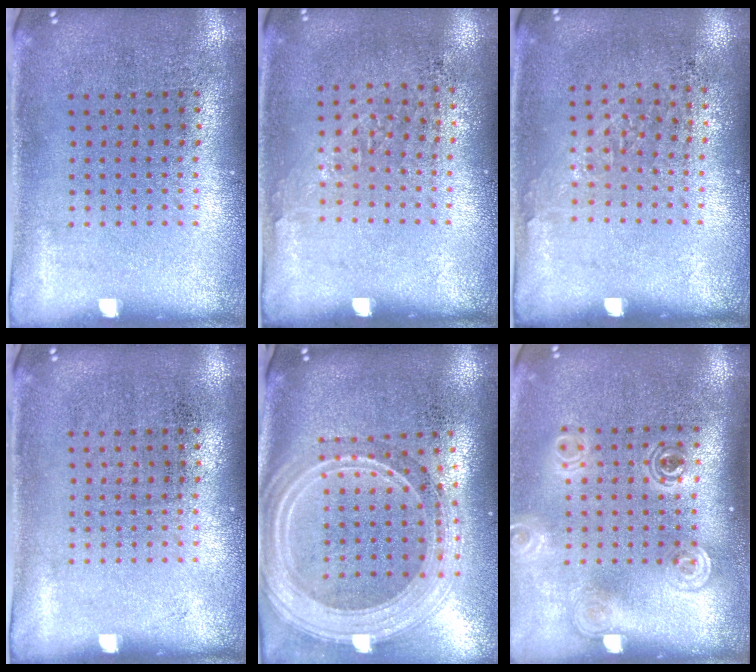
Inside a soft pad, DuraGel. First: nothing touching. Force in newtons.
{"total": 1.0, "press": 0.7, "slide": 0.6}
{"total": 1.0, "press": 0.7, "slide": 0.6}
{"total": 0.0}
{"total": 2.8, "press": 2.3, "slide": 1.6}
{"total": 1.9, "press": 1.4, "slide": 1.2}